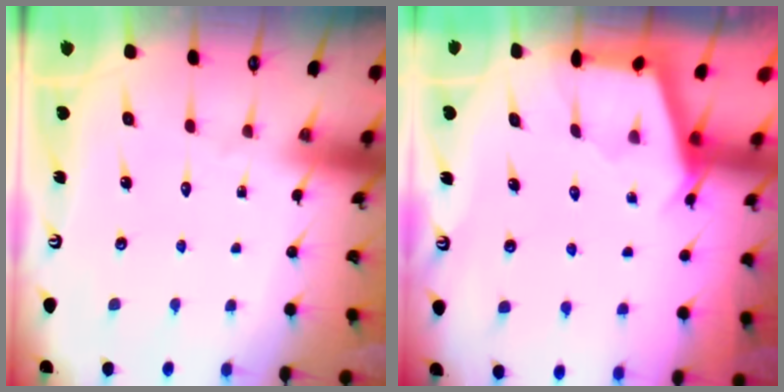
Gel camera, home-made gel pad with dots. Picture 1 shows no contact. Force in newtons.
{"total": 2.7, "press": 2.7, "slide": 0.4}